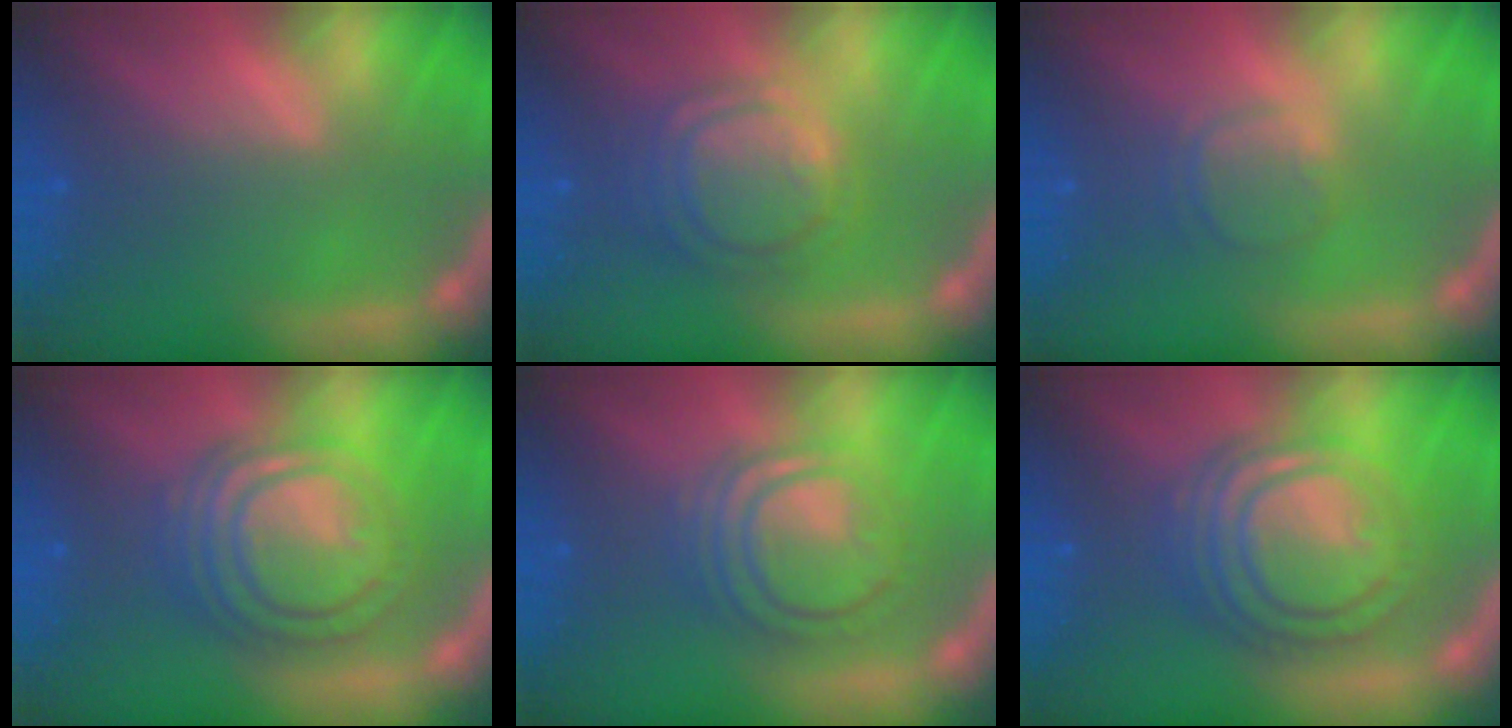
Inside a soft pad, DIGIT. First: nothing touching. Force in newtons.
{"total": 6.1}
{"total": 2.4}
{"total": 9.5}
{"total": 7.1}
{"total": 10.0}